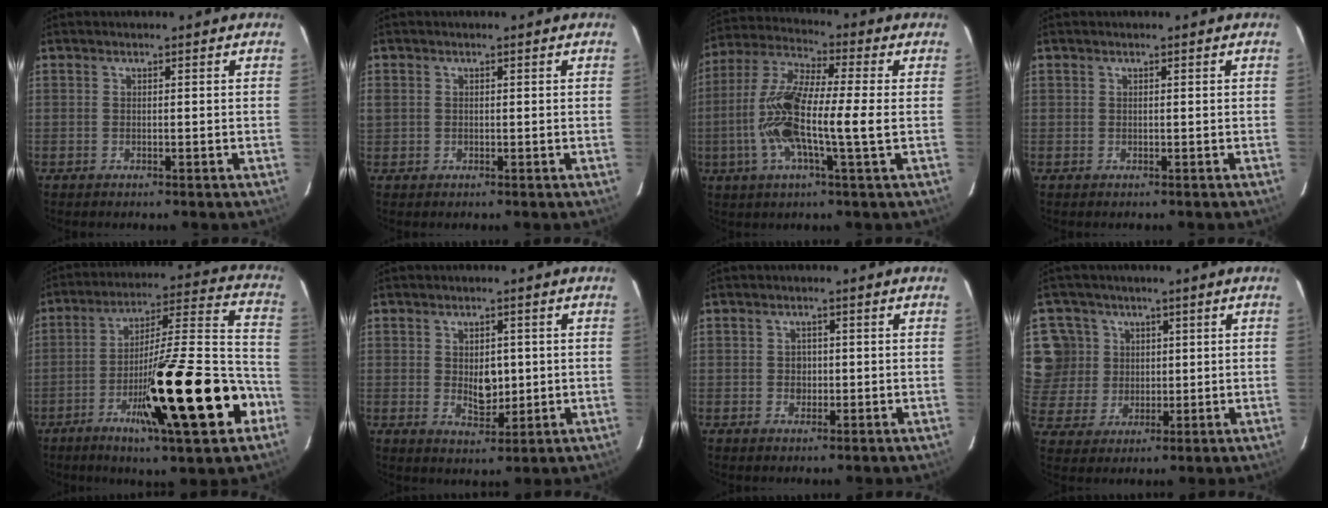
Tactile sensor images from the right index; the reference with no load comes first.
{"total": 1.6, "force": [0.3, 1.4, 0.7], "torque": [-0.030, 0.016, 0.012]}
{"total": 13.7, "force": [-1.6, 1.2, 13.5], "torque": [-0.278, 0.008, -0.040]}
{"total": 0.0}
{"total": 23.0, "force": [-9.2, 1.6, 21.1], "torque": [-0.306, -0.014, -0.144]}
{"total": 4.7, "force": [0.2, 2.7, 3.8], "torque": [-0.058, -0.003, 0.012]}
{"total": 1.7, "force": [-0.1, 1.4, 0.9], "torque": [-0.013, 0.003, 0.001]}
{"total": 9.9, "force": [3.3, 9.3, 1.1], "torque": [-0.037, 0.033, 0.075]}